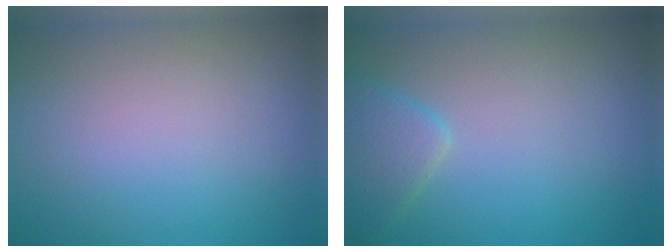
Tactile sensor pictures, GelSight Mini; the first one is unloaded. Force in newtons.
{"total": 2.5, "press": 2.5, "slide": 0.2}